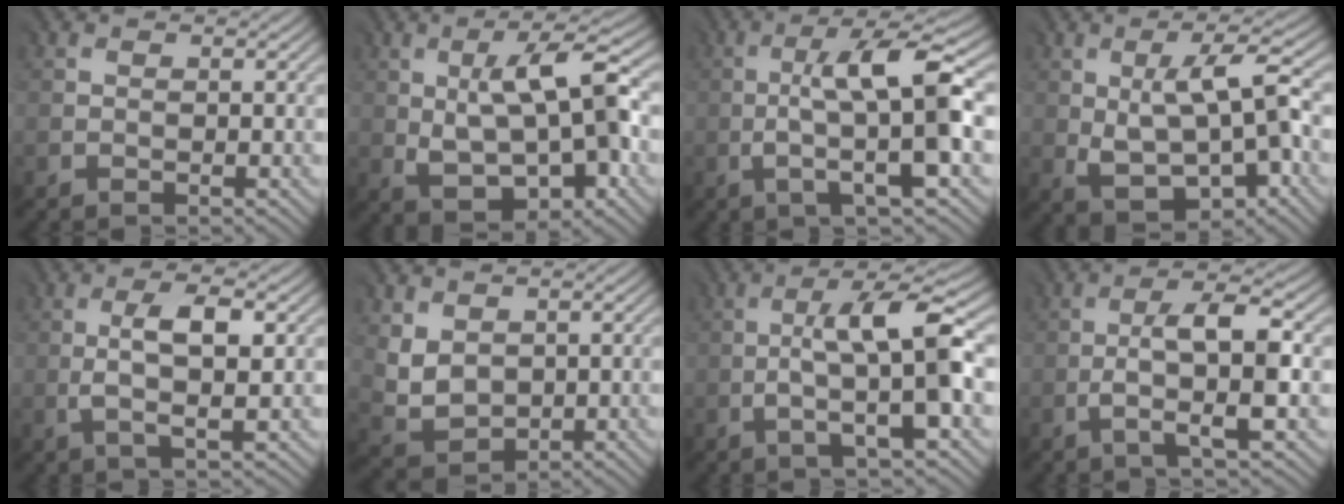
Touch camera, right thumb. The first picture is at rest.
{"total": 9.6, "force": [0.5, 4.0, 8.7], "torque": [-0.155, 0.000, 0.015]}
{"total": 9.2, "force": [-0.2, 1.6, 9.1], "torque": [-0.144, 0.019, -0.006]}
{"total": 8.4, "force": [-0.1, 3.4, 7.6], "torque": [-0.141, -0.001, 0.006]}
{"total": 4.6, "force": [0.4, 1.1, 4.4], "torque": [-0.088, 0.003, 0.006]}
{"total": 5.2, "force": [1.9, 3.9, 2.8], "torque": [-0.084, -0.012, 0.044]}
{"total": 8.5, "force": [-0.5, 1.5, 8.3], "torque": [-0.133, 0.020, -0.014]}
{"total": 6.0, "force": [-1.1, 0.9, 5.9], "torque": [-0.099, 0.016, -0.027]}